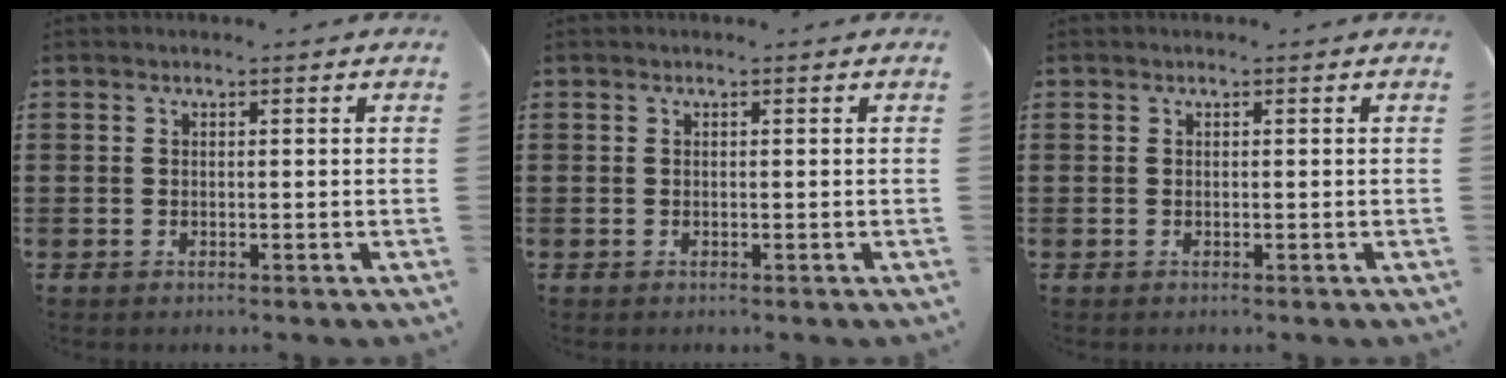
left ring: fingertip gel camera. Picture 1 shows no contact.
{"total": 0.0}
{"total": 0.0}